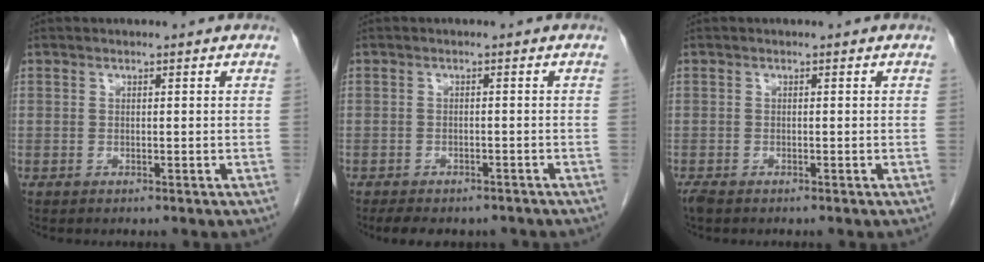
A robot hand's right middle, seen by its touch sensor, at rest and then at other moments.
{"total": 7.6, "force": [-6.3, 3.1, 2.9], "torque": [-0.041, 0.001, -0.079]}
{"total": 1.4, "force": [-1.1, 0.6, 0.7], "torque": [-0.021, -0.005, -0.019]}